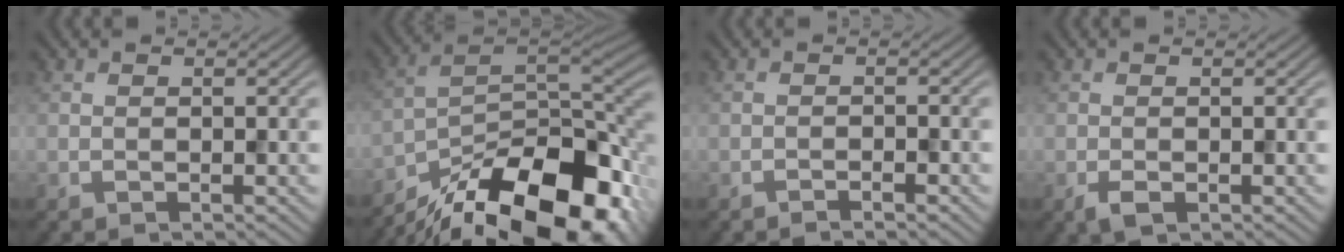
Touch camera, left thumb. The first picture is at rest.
{"total": 18.6, "force": [-12.6, 7.6, 11.5], "torque": [-0.200, -0.033, -0.199]}
{"total": 1.1, "force": [-0.9, 0.1, 0.6], "torque": [-0.009, 0.002, -0.017]}
{"total": 1.5, "force": [-0.7, 0.8, 1.1], "torque": [-0.026, -0.003, -0.012]}